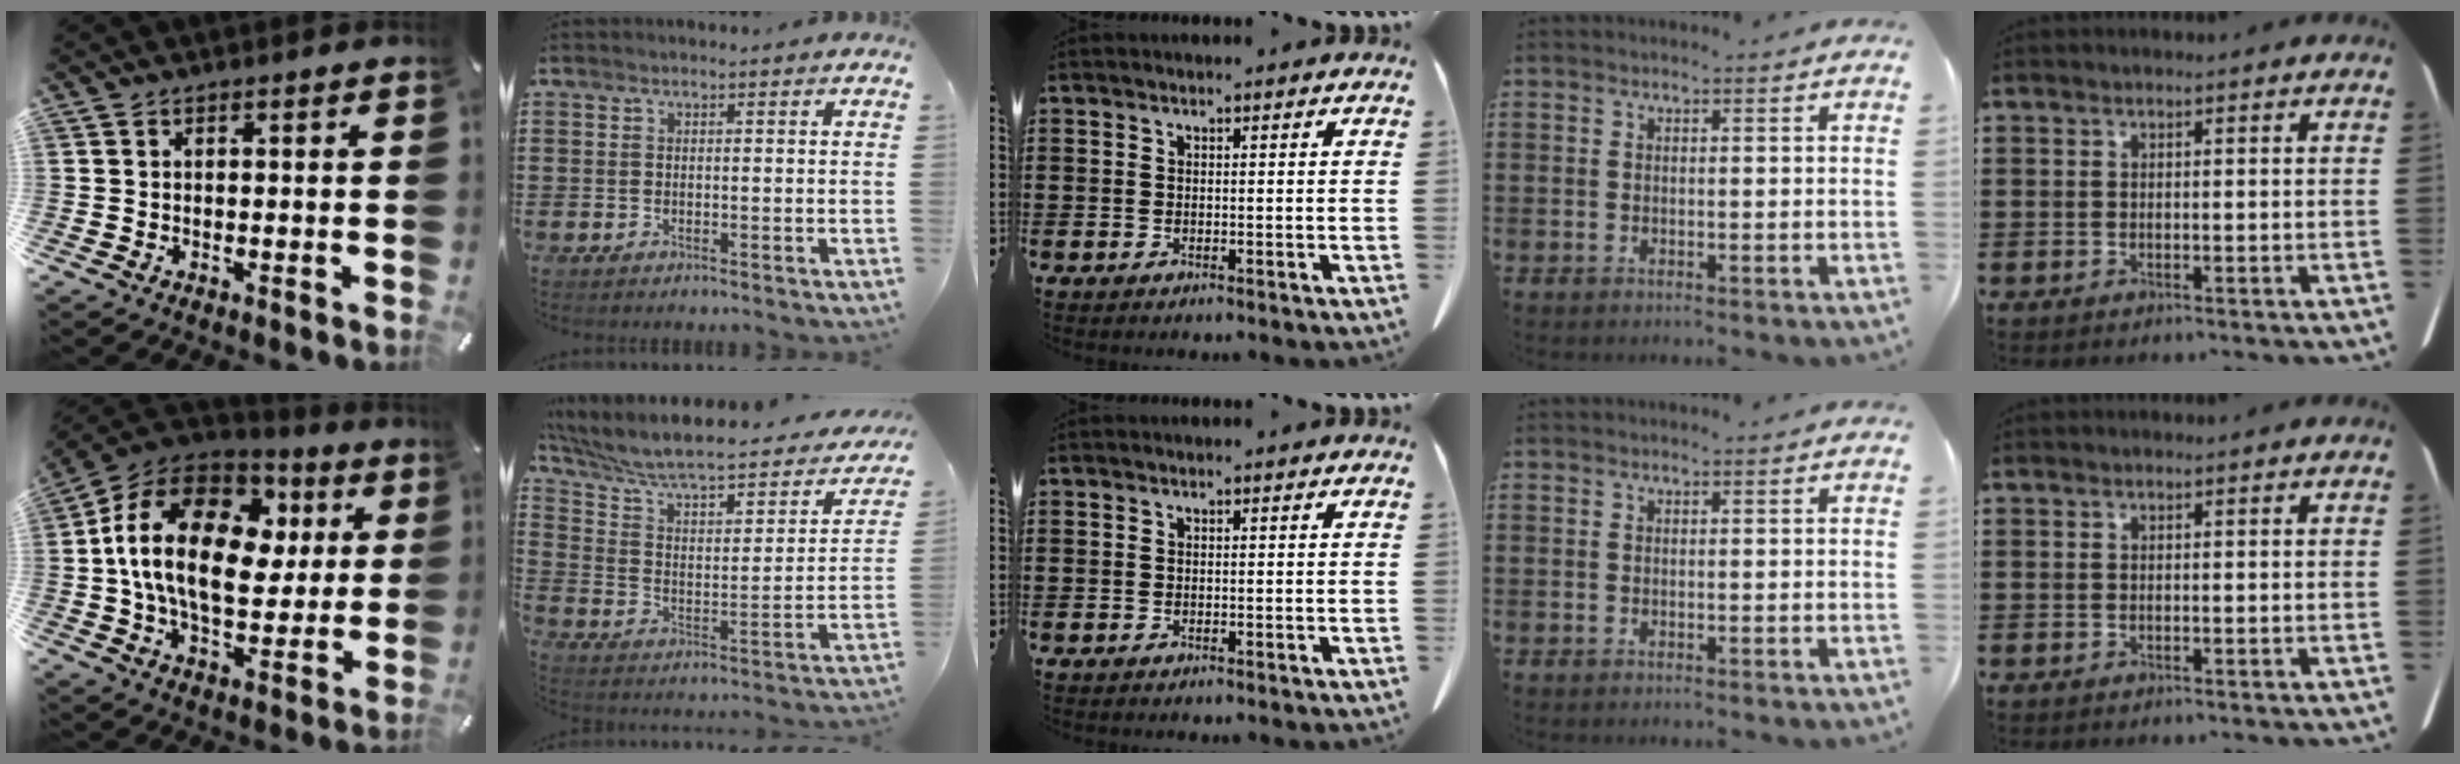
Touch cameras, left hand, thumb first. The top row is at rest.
{"thumb": {"total": 22.4, "force": [3.9, 14.2, 16.9], "torque": [-0.335, 0.002, 0.061]}, "index": {"total": 7.0, "force": [5.8, 1.4, 3.6], "torque": [-0.098, -0.051, 0.093]}}